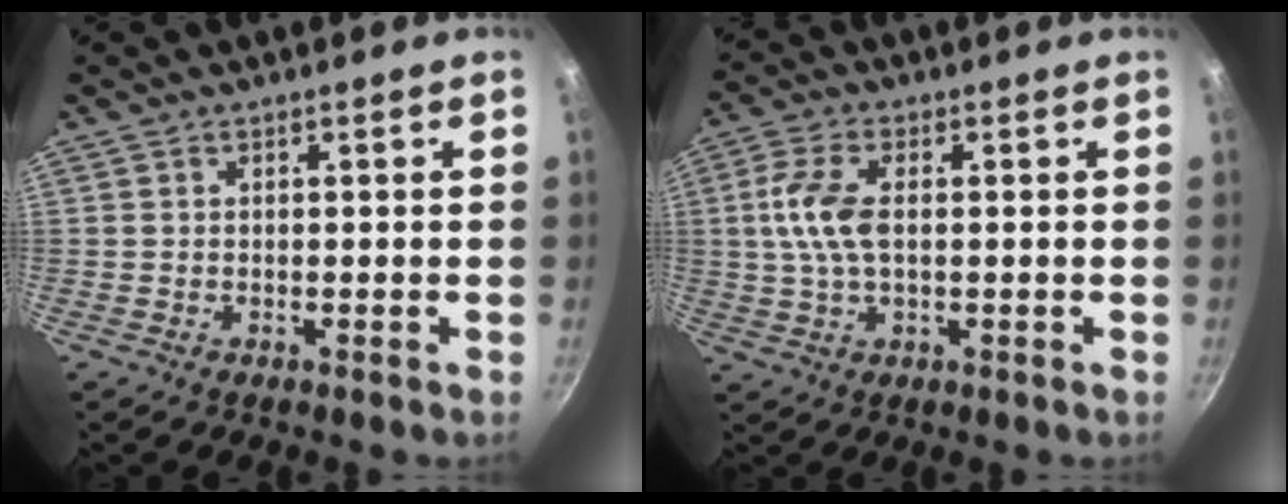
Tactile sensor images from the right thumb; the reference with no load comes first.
{"total": 8.3, "force": [0.8, 4.3, 7.0], "torque": [-0.145, 0.010, 0.009]}